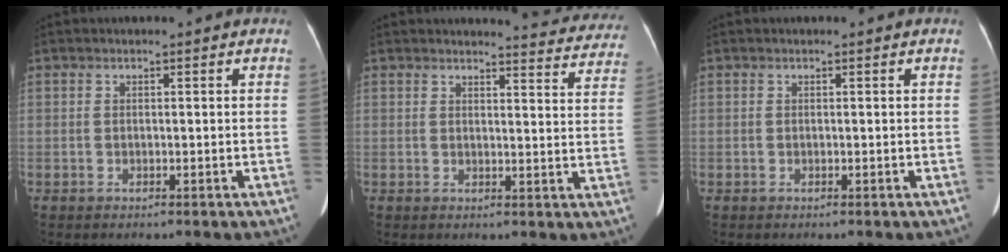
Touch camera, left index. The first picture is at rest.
{"total": 11.3, "force": [11.0, 1.6, 1.5], "torque": [0.010, -0.051, 0.096]}
{"total": 0.0}